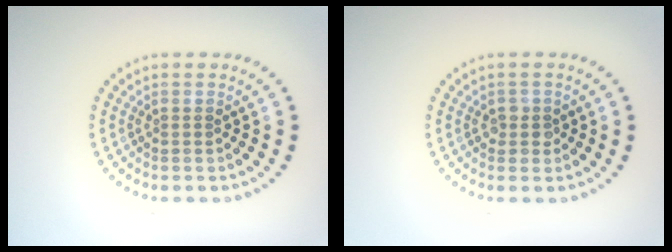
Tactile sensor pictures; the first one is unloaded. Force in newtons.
{"total": 1.3, "press": 1.2, "slide": 0.6}